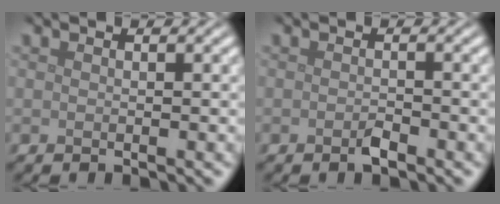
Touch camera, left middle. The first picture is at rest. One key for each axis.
{"total": 1.0, "fx": -0.6, "fy": 0.3, "fz": 0.7, "tx": -0.014, "ty": -0.001, "tz": -0.011}